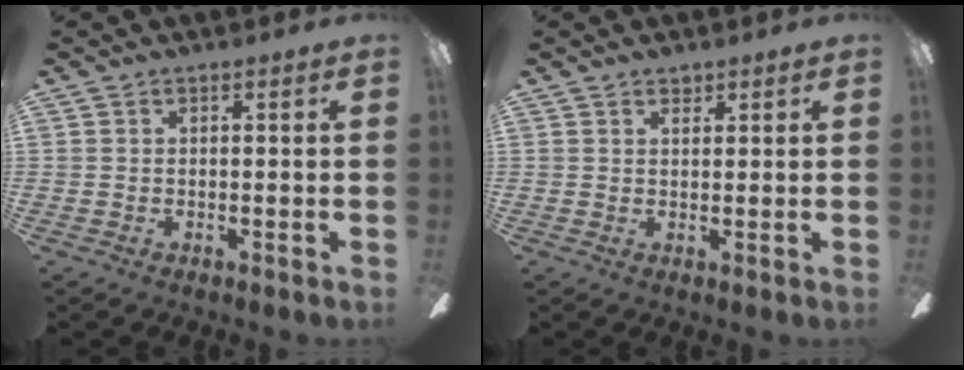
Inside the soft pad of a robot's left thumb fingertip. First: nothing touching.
{"total": 1.7, "force": [1.4, 0.9, 0.6], "torque": [-0.006, -0.003, 0.025]}